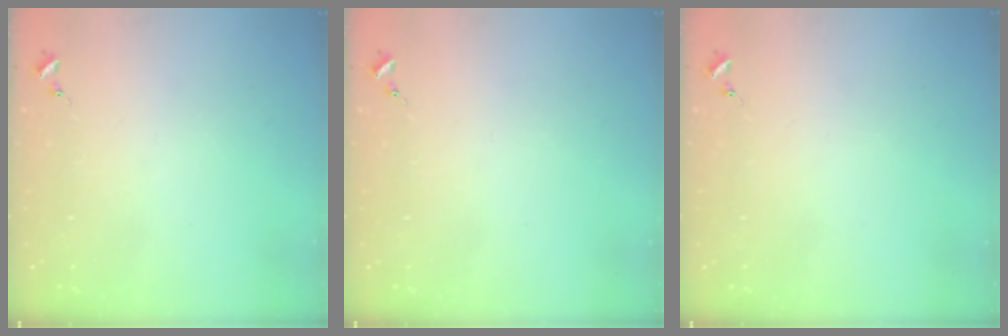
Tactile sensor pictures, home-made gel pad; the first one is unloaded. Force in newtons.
{"total": 0.0}
{"total": 0.0}